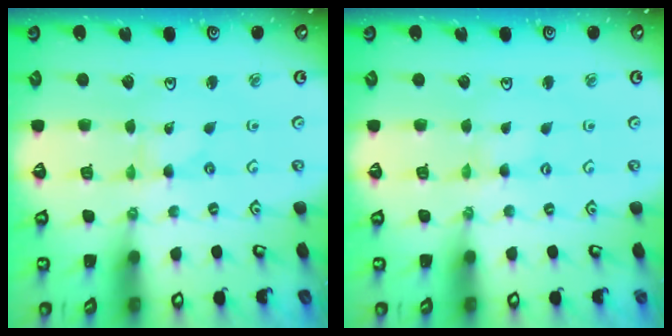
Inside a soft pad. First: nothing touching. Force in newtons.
{"total": 0.0}